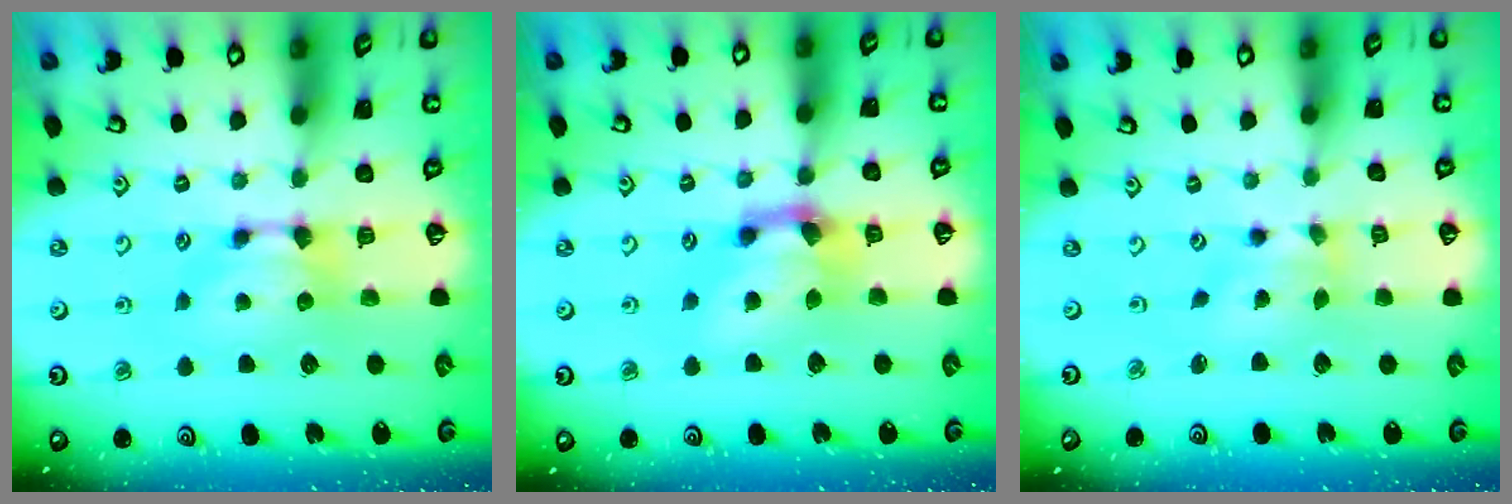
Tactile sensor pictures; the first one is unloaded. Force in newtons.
{"total": 3.8, "press": 3.1, "slide": 2.1}
{"total": 1.3, "press": 0.4, "slide": 1.3}